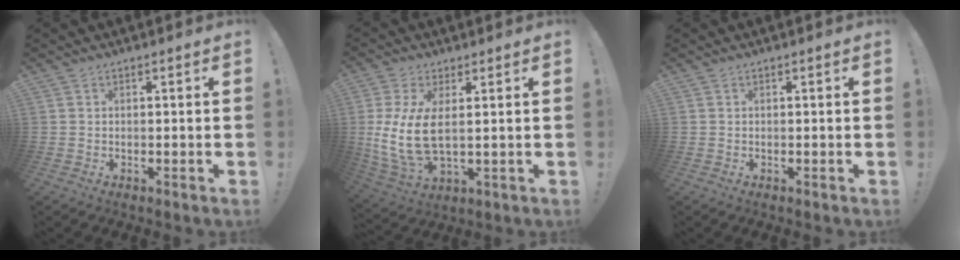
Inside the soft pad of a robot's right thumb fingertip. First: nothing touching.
{"total": 12.3, "force": [1.8, 6.2, 10.4], "torque": [-0.206, -0.017, 0.039]}
{"total": 0.0}